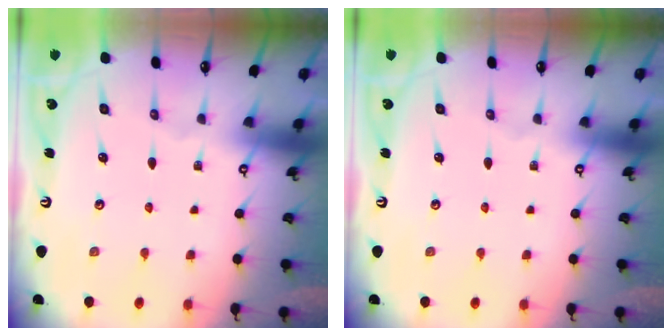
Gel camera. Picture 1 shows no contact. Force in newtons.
{"total": 0.0}